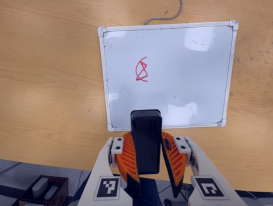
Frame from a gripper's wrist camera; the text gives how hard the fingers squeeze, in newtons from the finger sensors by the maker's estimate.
{"total": 9.9, "left": 9.0, "right": 10.8}